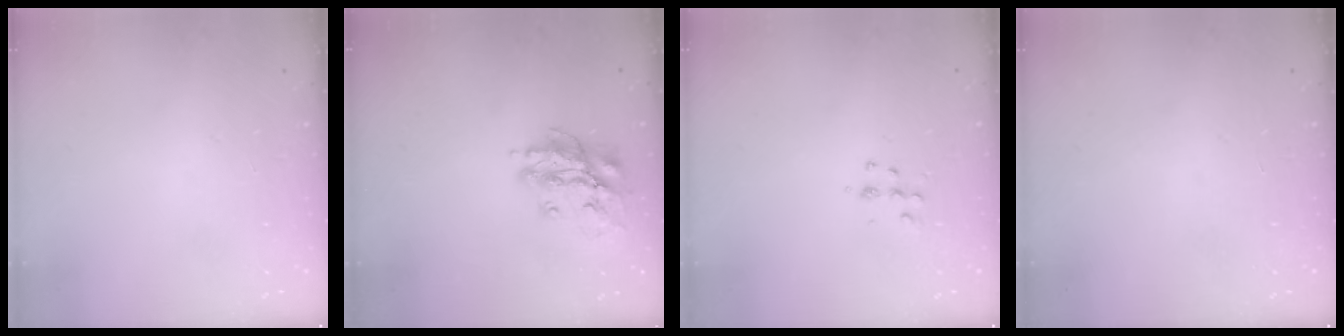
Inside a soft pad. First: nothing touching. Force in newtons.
{"total": 13.9, "press": 13.7, "slide": 2.0}
{"total": 5.5, "press": 5.5, "slide": 0.4}
{"total": 0.0}